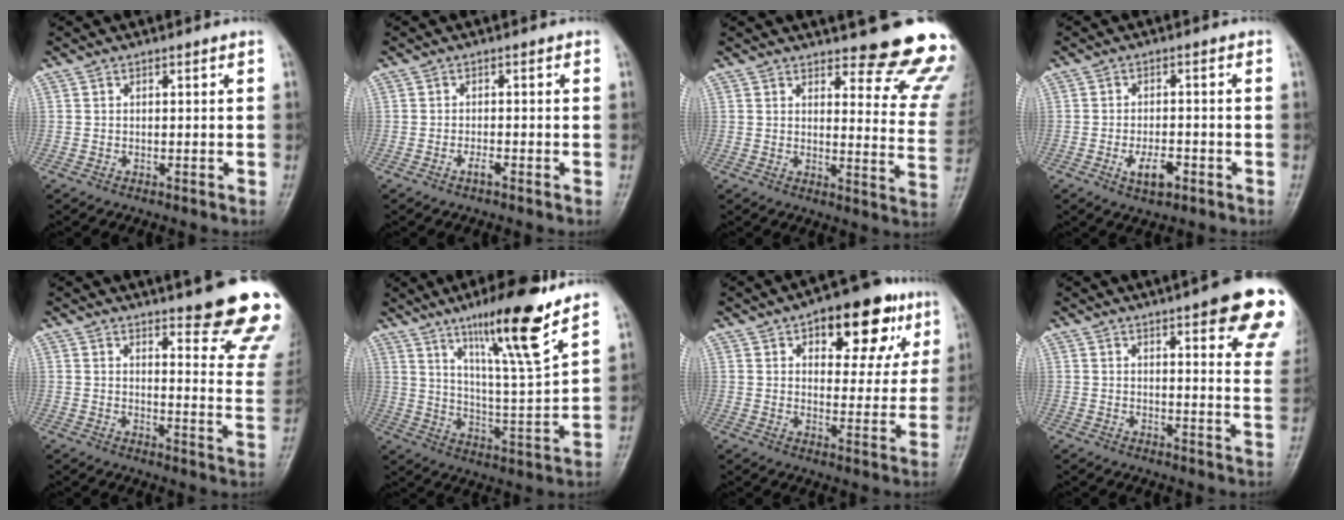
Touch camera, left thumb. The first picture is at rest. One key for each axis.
{"total": 1.4, "fx": -1.1, "fy": 0.2, "fz": 0.9, "tx": -0.016, "ty": 0.002, "tz": -0.020}
{"total": 17.4, "fx": 15.5, "fy": 3.7, "fz": 6.9, "tx": -0.036, "ty": -0.136, "tz": 0.165}
{"total": 4.7, "fx": -2.3, "fy": 2.2, "fz": 3.5, "tx": -0.058, "ty": 0.007, "tz": -0.034}
{"total": 20.2, "fx": 16.1, "fy": 3.9, "fz": 11.6, "tx": -0.113, "ty": -0.115, "tz": 0.182}
{"total": 16.6, "fx": 10.9, "fy": 1.7, "fz": 12.4, "tx": -0.194, "ty": -0.065, "tz": 0.184}
{"total": 15.3, "fx": 7.8, "fy": 7.5, "fz": 10.9, "tx": -0.090, "ty": -0.017, "tz": 0.103}
{"total": 17.7, "fx": 10.8, "fy": 4.0, "fz": 13.5, "tx": -0.143, "ty": -0.036, "tz": 0.117}